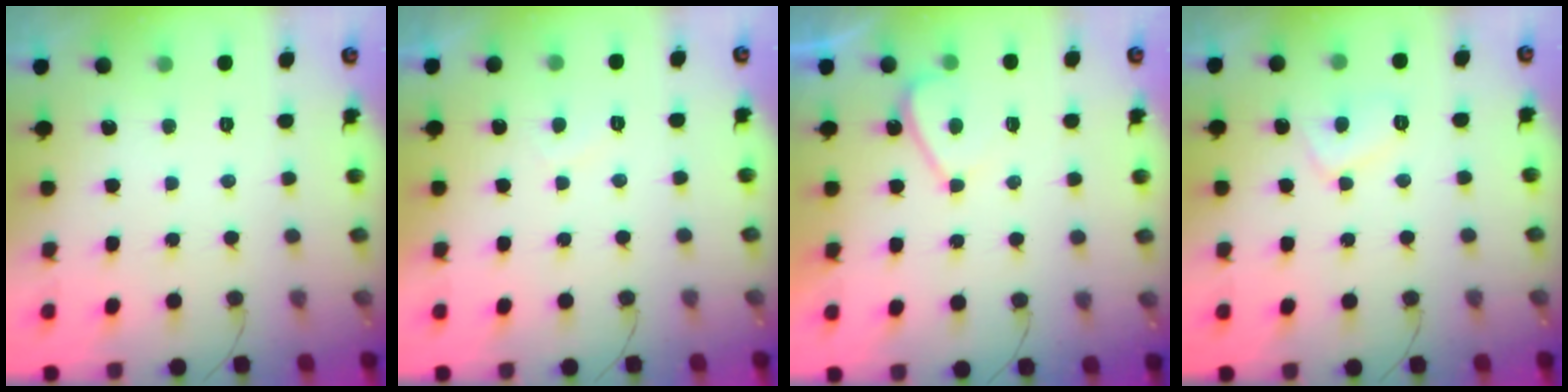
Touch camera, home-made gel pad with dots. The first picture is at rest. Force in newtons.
{"total": 1.3, "press": 1.1, "slide": 0.7}
{"total": 3.2, "press": 3.1, "slide": 0.6}
{"total": 5.5, "press": 5.5, "slide": 0.6}